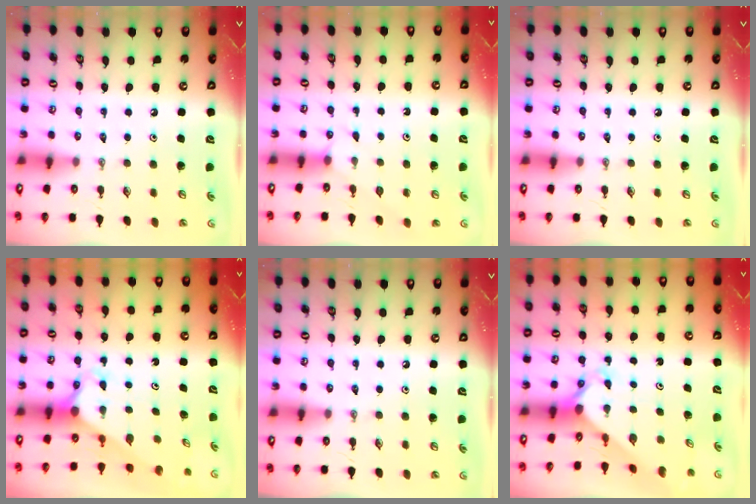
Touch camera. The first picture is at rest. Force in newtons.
{"total": 3.2, "press": 3.2, "slide": 0.4}
{"total": 0.0}
{"total": 2.6, "press": 2.6, "slide": 0.2}
{"total": 0.0}
{"total": 2.6, "press": 2.6, "slide": 0.3}